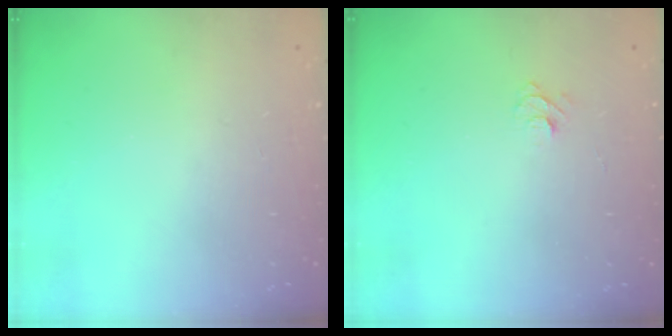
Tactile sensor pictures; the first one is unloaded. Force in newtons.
{"total": 4.6, "press": 4.6, "slide": 0.4}